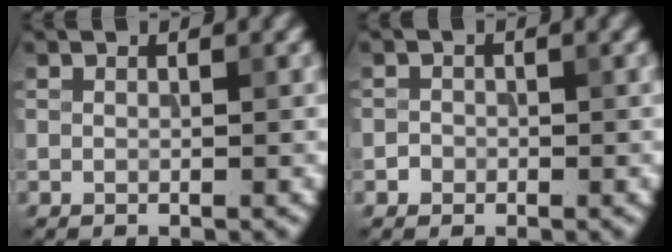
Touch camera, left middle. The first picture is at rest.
{"total": 0.8, "force": [-0.4, 0.8, 0.0], "torque": [0.006, -0.001, -0.007]}